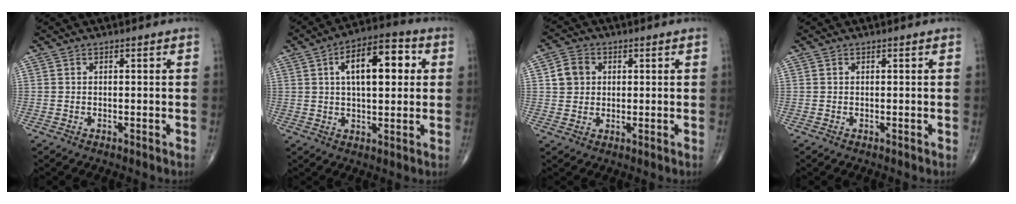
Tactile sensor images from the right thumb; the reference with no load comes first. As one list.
[{"total": 13.4, "force": [3.1, 6.2, 11.4], "torque": [-0.158, 0.016, 0.042]}, {"total": 5.0, "force": [1.1, 4.3, 2.3], "torque": [-0.026, 0.002, 0.015]}, {"total": 0.0}]